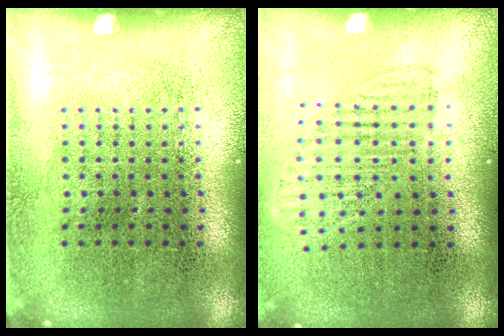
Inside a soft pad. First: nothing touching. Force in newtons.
{"total": 1.4, "press": 1.2, "slide": 0.7}